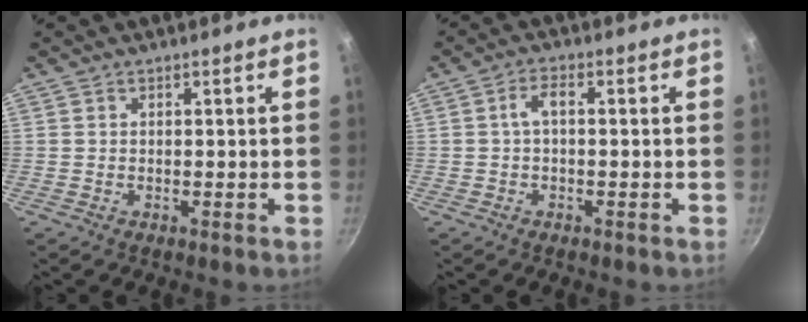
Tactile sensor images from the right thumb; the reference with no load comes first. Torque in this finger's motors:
{"motor_torque": [0.01, 1.01, 0.25, 0.47, -0.01]}